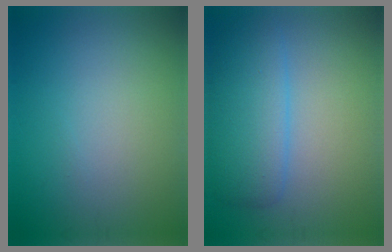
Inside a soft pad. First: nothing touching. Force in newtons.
{"total": 4.8, "press": 4.8, "slide": 0.1}